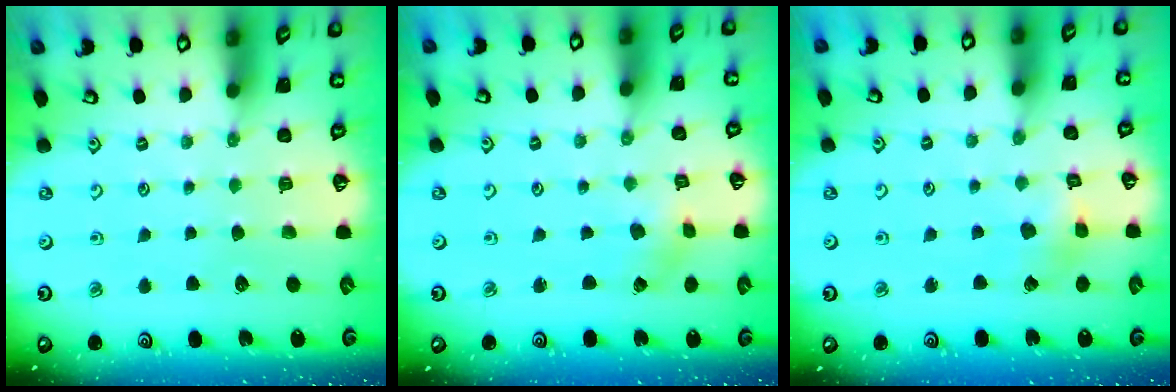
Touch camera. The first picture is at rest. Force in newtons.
{"total": 0.0}
{"total": 3.3, "press": 3.3, "slide": 0.3}